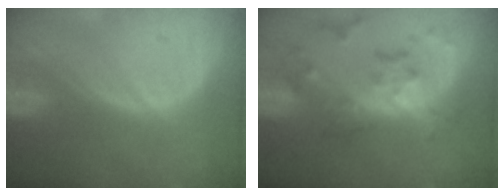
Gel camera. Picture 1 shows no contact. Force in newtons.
{"total": 8.6, "press": 7.6, "slide": 4.1}